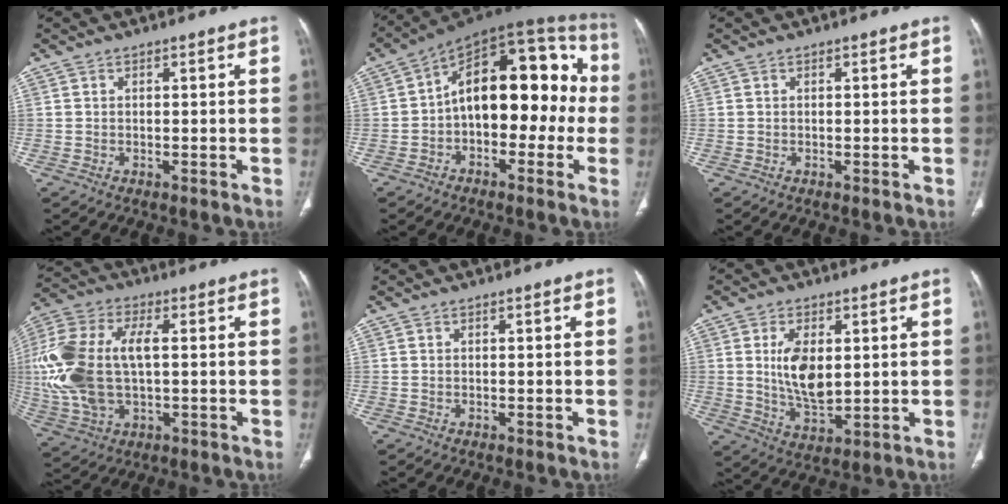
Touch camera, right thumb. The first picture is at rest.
{"total": 19.9, "force": [-1.1, 11.4, 16.3], "torque": [-0.193, 0.057, -0.032]}
{"total": 0.0}
{"total": 19.6, "force": [0.7, 10.6, 16.4], "torque": [-0.384, 0.008, 0.018]}
{"total": 0.0}
{"total": 9.5, "force": [1.5, 5.1, 7.9], "torque": [-0.136, -0.017, 0.039]}